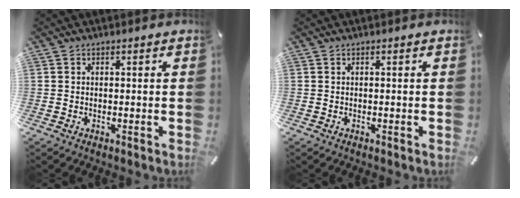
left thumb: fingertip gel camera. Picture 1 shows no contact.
{"total": 0.0}